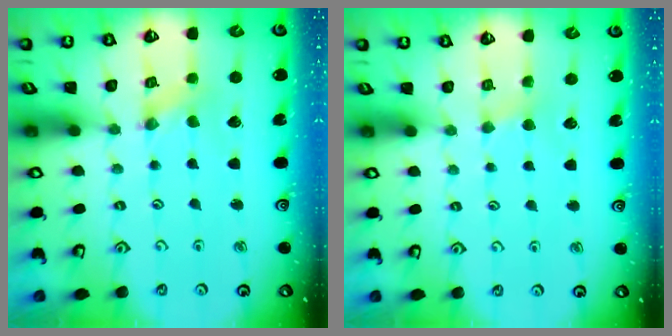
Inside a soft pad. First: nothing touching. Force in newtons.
{"total": 2.1, "press": 2.1, "slide": 0.4}